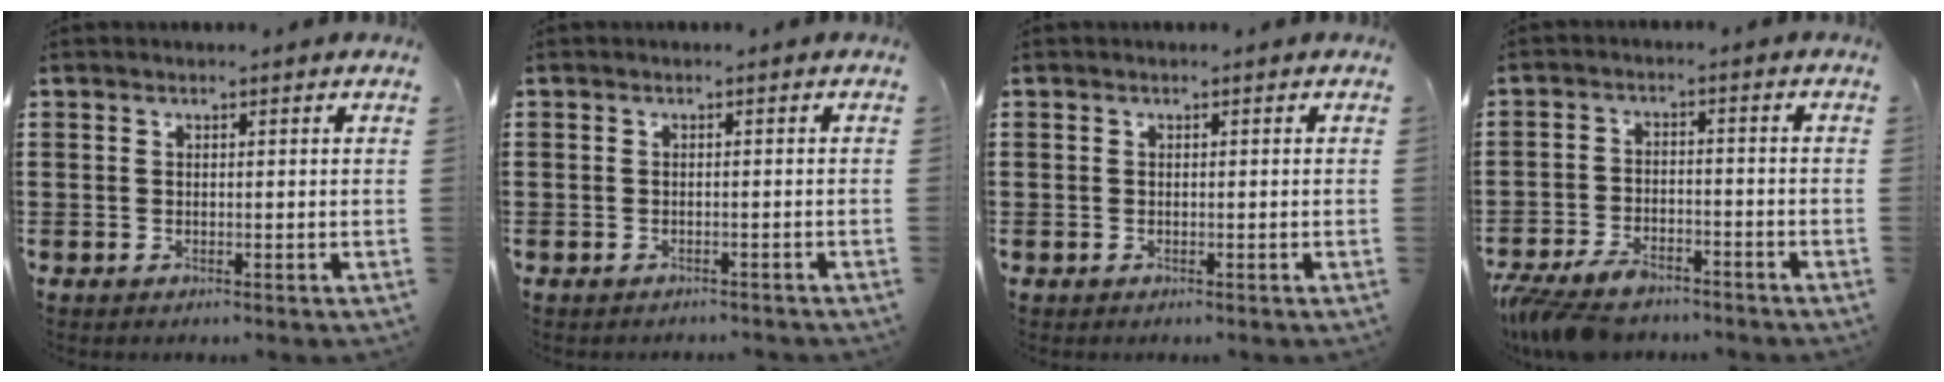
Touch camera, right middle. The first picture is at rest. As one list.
[{"total": 0.9, "force": [-0.8, 0.3, -0.1], "torque": [0.001, 0.003, -0.019]}, {"total": 0.0}, {"total": 5.6, "force": [-4.9, 1.6, 2.2], "torque": [-0.063, -0.004, -0.102]}]